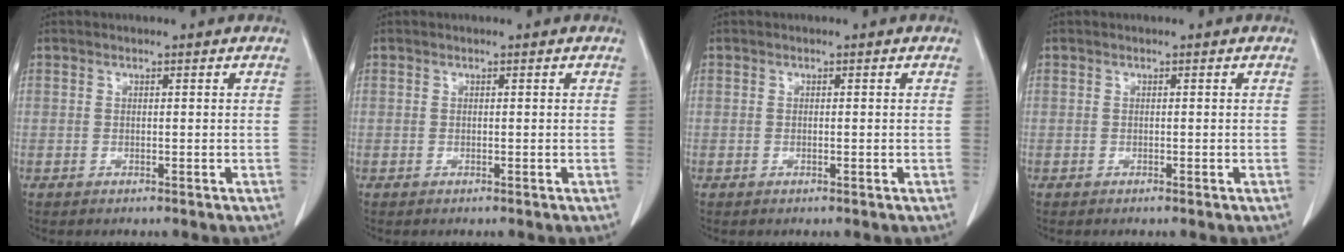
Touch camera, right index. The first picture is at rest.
{"total": 0.0}
{"total": 0.0}
{"total": 0.0}